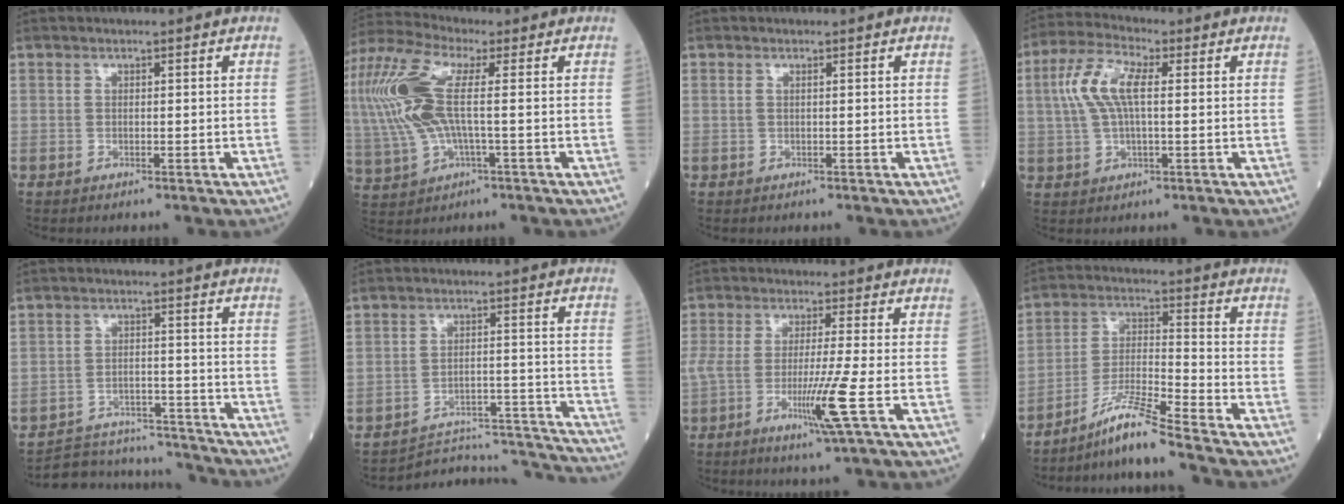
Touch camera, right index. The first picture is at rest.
{"total": 14.9, "force": [1.6, 4.6, 14.0], "torque": [-0.344, 0.021, 0.029]}
{"total": 0.5, "force": [0.2, 0.0, 0.5], "torque": [-0.015, 0.001, 0.004]}
{"total": 8.0, "force": [1.5, 2.5, 7.4], "torque": [-0.171, 0.022, 0.030]}
{"total": 12.4, "force": [-12.1, 2.3, 0.9], "torque": [-0.010, 0.022, -0.172]}
{"total": 17.5, "force": [-17.4, 0.7, 1.2], "torque": [-0.003, 0.029, -0.229]}
{"total": 7.4, "force": [-2.6, -1.5, 6.7], "torque": [-0.135, -0.020, -0.050]}
{"total": 8.7, "force": [-7.2, -1.7, 4.6], "torque": [-0.095, -0.019, -0.133]}